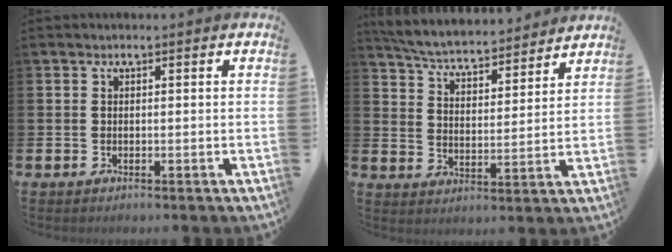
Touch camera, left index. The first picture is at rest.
{"total": 5.8, "force": [5.6, 0.9, 1.2], "torque": [-0.051, -0.044, 0.094]}